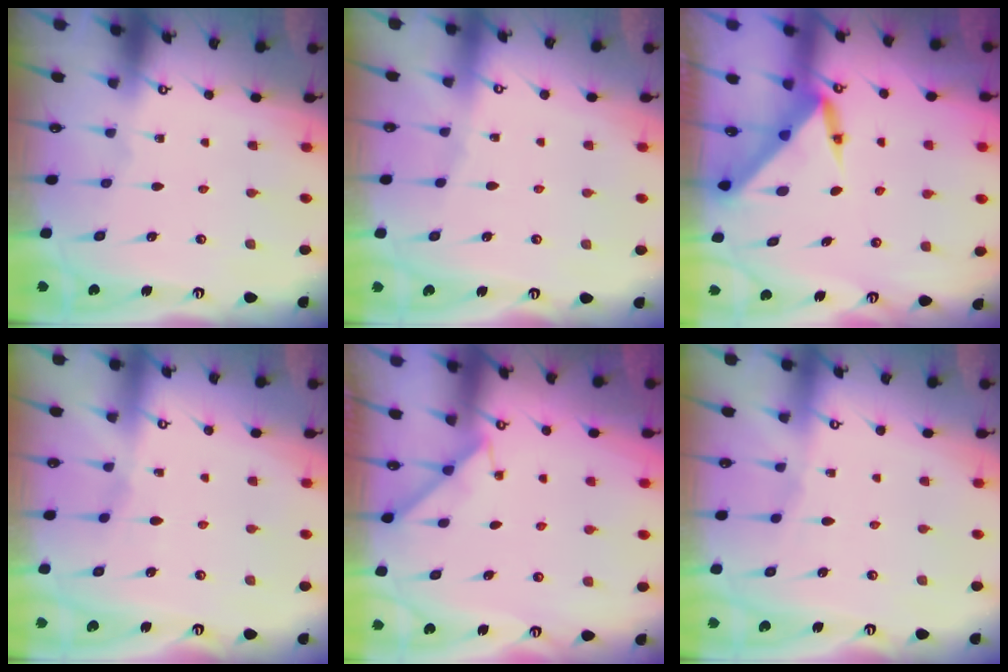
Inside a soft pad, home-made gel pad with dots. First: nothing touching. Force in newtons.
{"total": 2.4, "press": 2.4, "slide": 0.4}
{"total": 3.8, "press": 3.8, "slide": 0.2}
{"total": 1.7, "press": 1.7, "slide": 0.4}
{"total": 2.9, "press": 2.8, "slide": 0.4}
{"total": 2.4, "press": 2.4, "slide": 0.4}